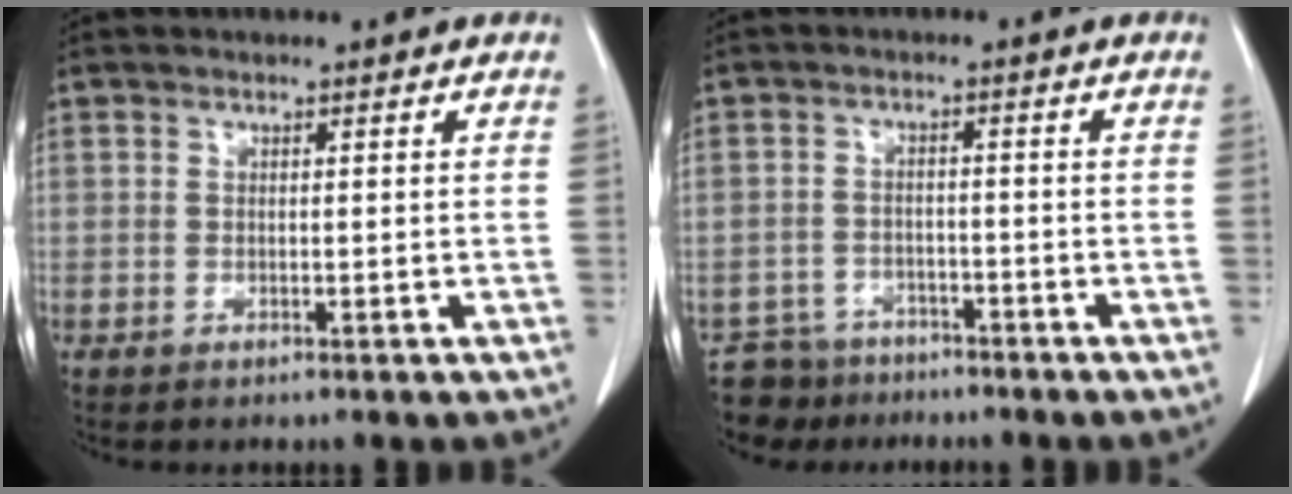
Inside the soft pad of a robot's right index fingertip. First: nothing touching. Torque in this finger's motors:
{"motor_torque": [-1.12, -0.07, -0.95, -0.21]}